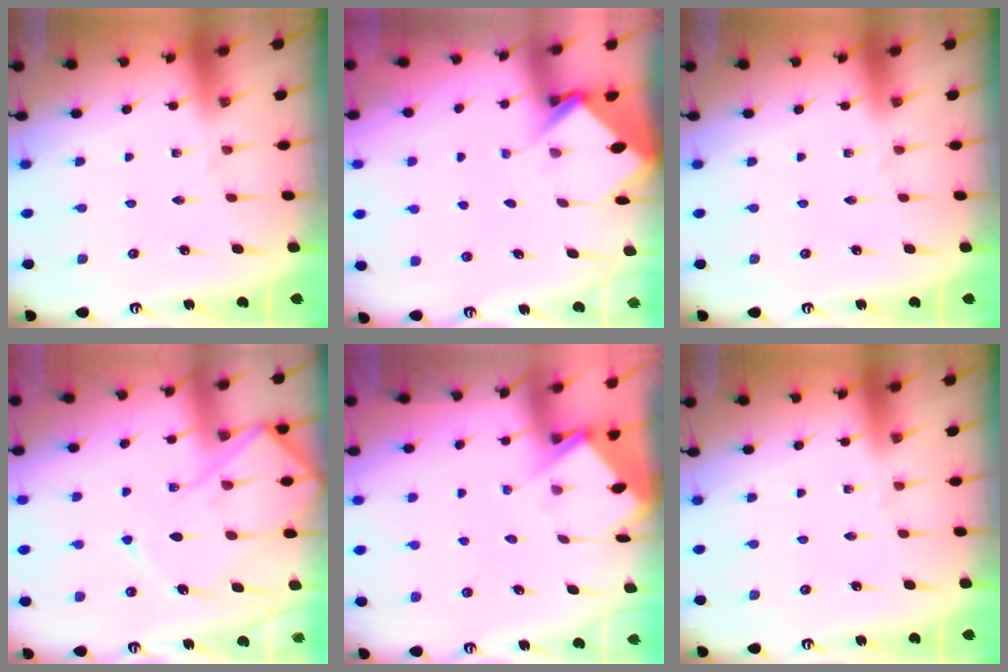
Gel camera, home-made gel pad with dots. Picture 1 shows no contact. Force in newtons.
{"total": 3.8, "press": 3.8, "slide": 0.2}
{"total": 0.0}
{"total": 12.3, "press": 12.2, "slide": 1.3}
{"total": 3.9, "press": 3.9, "slide": 0.4}
{"total": 0.0}